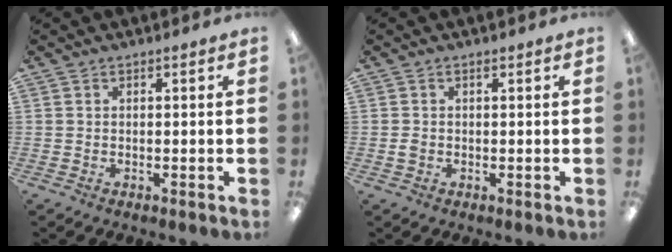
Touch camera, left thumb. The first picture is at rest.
{"total": 1.3, "force": [-0.1, 0.9, 0.9], "torque": [-0.018, 0.003, -0.002]}